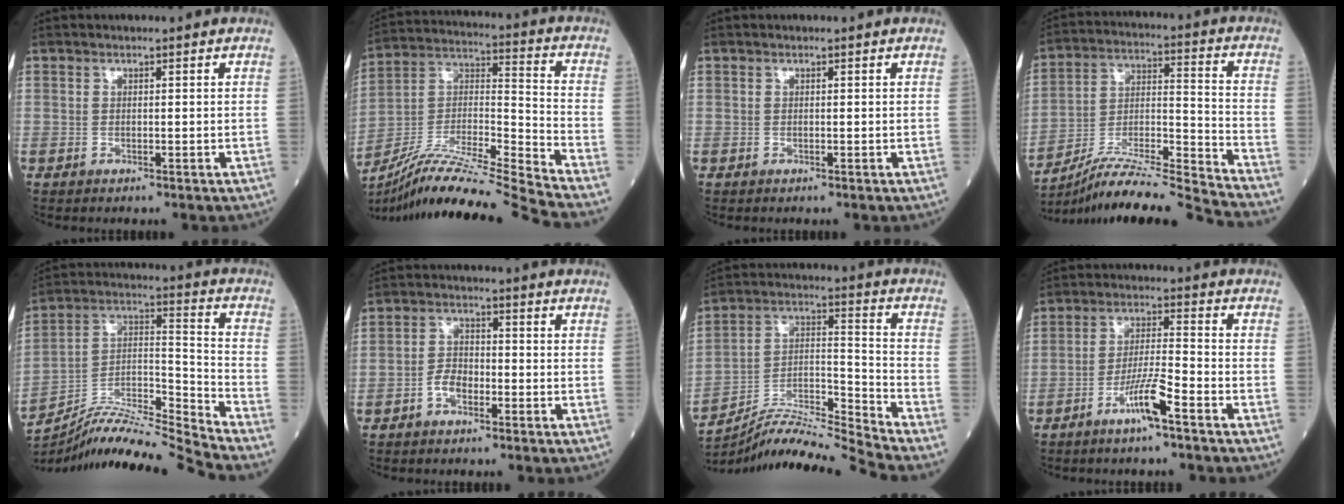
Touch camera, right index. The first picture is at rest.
{"total": 21.0, "force": [-18.9, -2.7, 8.7], "torque": [-0.178, -0.006, -0.333]}
{"total": 0.0}
{"total": 18.6, "force": [-17.2, -2.4, 6.6], "torque": [-0.125, -0.005, -0.300]}
{"total": 15.8, "force": [-14.9, -2.1, 4.6], "torque": [-0.078, 0.035, -0.269]}
{"total": 3.7, "force": [-1.9, 2.1, 2.4], "torque": [-0.046, 0.011, -0.039]}
{"total": 13.6, "force": [-13.1, -2.6, 2.8], "torque": [-0.047, 0.031, -0.239]}
{"total": 6.8, "force": [-4.1, 0.1, 5.4], "torque": [-0.107, -0.001, -0.079]}